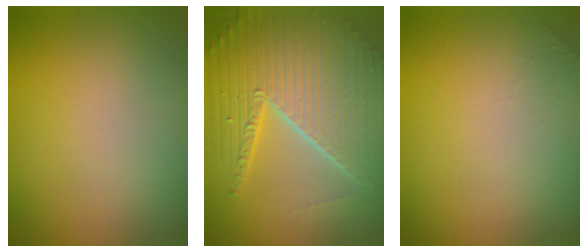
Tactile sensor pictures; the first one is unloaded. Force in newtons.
{"total": 9.5, "press": 6.0, "slide": 7.4}
{"total": 0.7, "press": 0.7, "slide": 0.1}